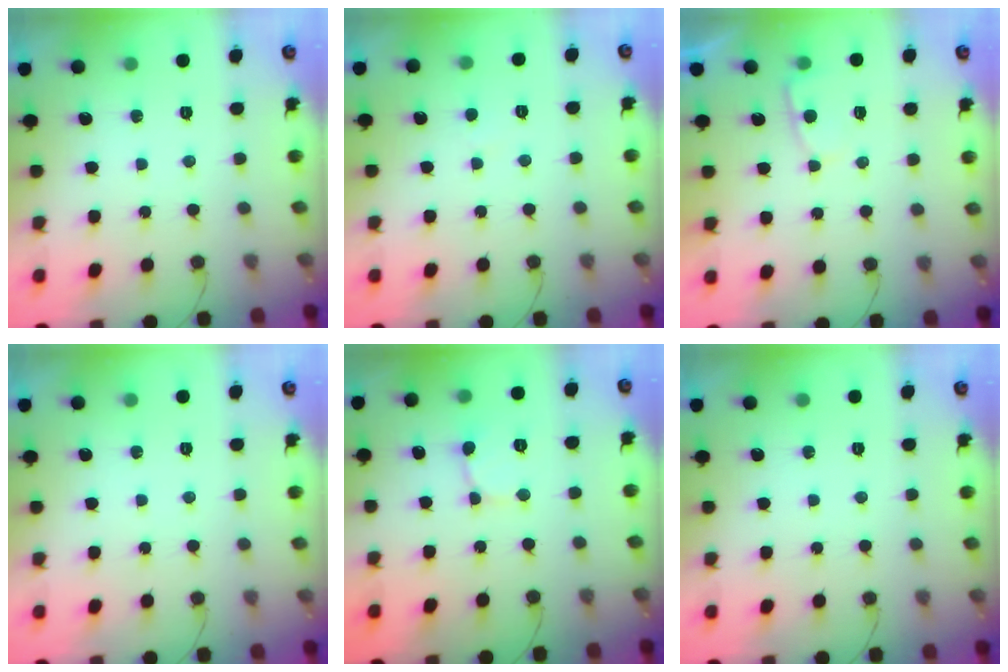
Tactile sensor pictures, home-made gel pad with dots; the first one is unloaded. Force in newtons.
{"total": 1.8, "press": 1.8, "slide": 0.2}
{"total": 3.5, "press": 3.5, "slide": 0.5}
{"total": 0.0}
{"total": 1.6, "press": 1.6, "slide": 0.1}
{"total": 0.0}